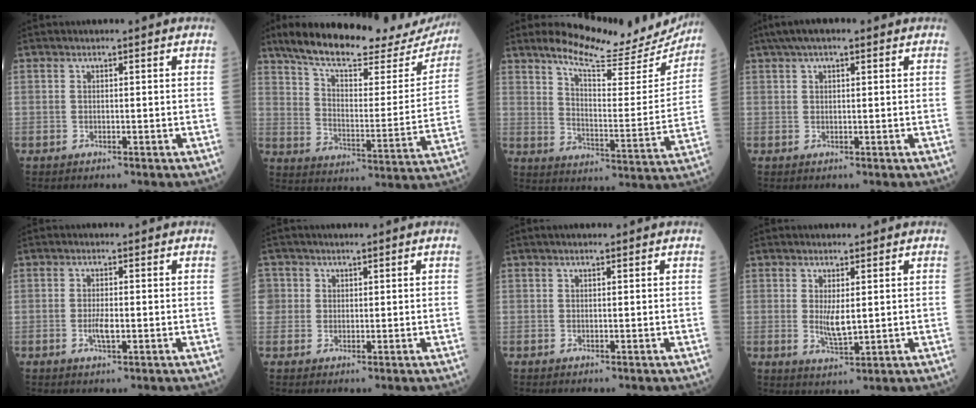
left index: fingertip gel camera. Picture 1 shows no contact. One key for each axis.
{"total": 24.7, "fx": 21.6, "fy": 5.5, "fz": 10.6, "tx": -0.159, "ty": -0.021, "tz": 0.288}
{"total": 18.5, "fx": 17.3, "fy": 2.8, "fz": 6.2, "tx": -0.085, "ty": -0.058, "tz": 0.221}
{"total": 5.4, "fx": 3.6, "fy": 1.4, "fz": 3.8, "tx": -0.064, "ty": 0.038, "tz": 0.056}
{"total": 2.2, "fx": -0.7, "fy": 0.6, "fz": 2.0, "tx": -0.041, "ty": 0.000, "tz": -0.012}
{"total": 3.2, "fx": 0.9, "fy": 3.0, "fz": 0.3, "tx": 0.006, "ty": 0.010, "tz": 0.017}
{"total": 0.8, "fx": 0.6, "fy": 0.1, "fz": 0.5, "tx": -0.005, "ty": 0.008, "tz": 0.007}
{"total": 3.3, "fx": 0.4, "fy": 1.0, "fz": 3.2, "tx": -0.058, "ty": -0.008, "tz": 0.013}